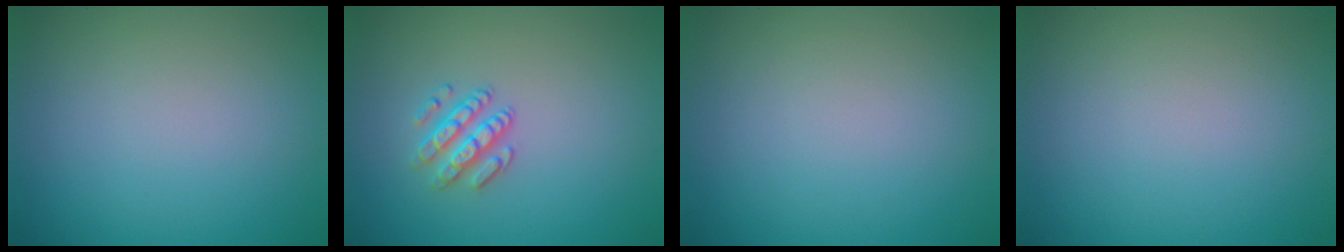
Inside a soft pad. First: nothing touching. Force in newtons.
{"total": 2.5, "press": 2.3, "slide": 0.9}
{"total": 0.0}
{"total": 0.0}